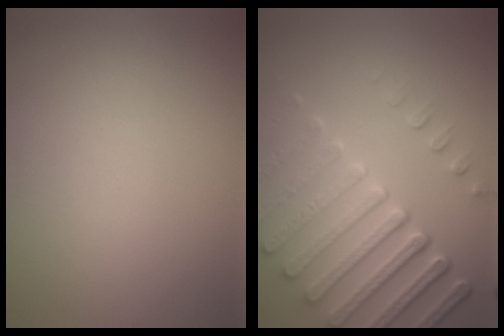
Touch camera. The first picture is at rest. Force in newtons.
{"total": 7.9, "press": 5.8, "slide": 5.4}